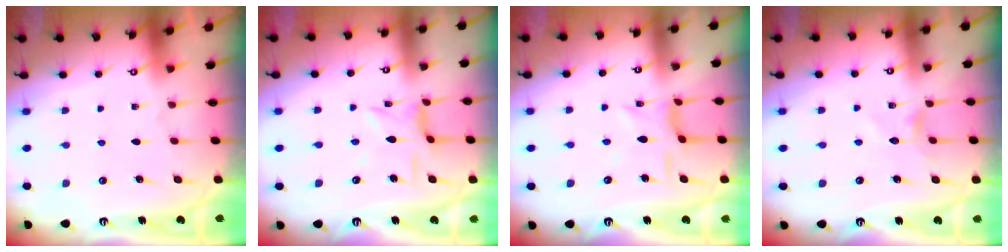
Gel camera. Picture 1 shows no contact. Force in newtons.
{"total": 2.4, "press": 2.4, "slide": 0.4}
{"total": 6.1, "press": 6.1, "slide": 0.4}
{"total": 3.9, "press": 3.9, "slide": 0.4}